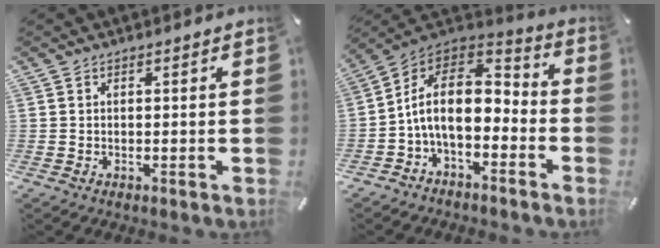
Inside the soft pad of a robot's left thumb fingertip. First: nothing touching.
{"total": 14.3, "force": [-1.7, 9.2, 10.8], "torque": [-0.221, 0.007, -0.031]}